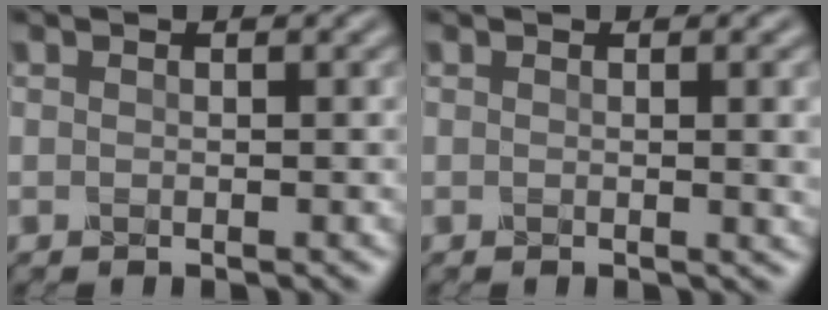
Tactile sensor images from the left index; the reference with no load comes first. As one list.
[{"total": 3.3, "force": [-0.2, 1.6, 2.9], "torque": [-0.019, 0.003, -0.008]}]